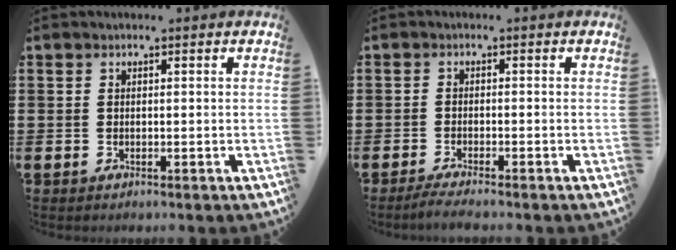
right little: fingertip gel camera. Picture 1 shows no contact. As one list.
[{"total": 1.4, "force": [-1.0, 0.0, 1.0], "torque": [-0.016, 0.000, -0.019]}]